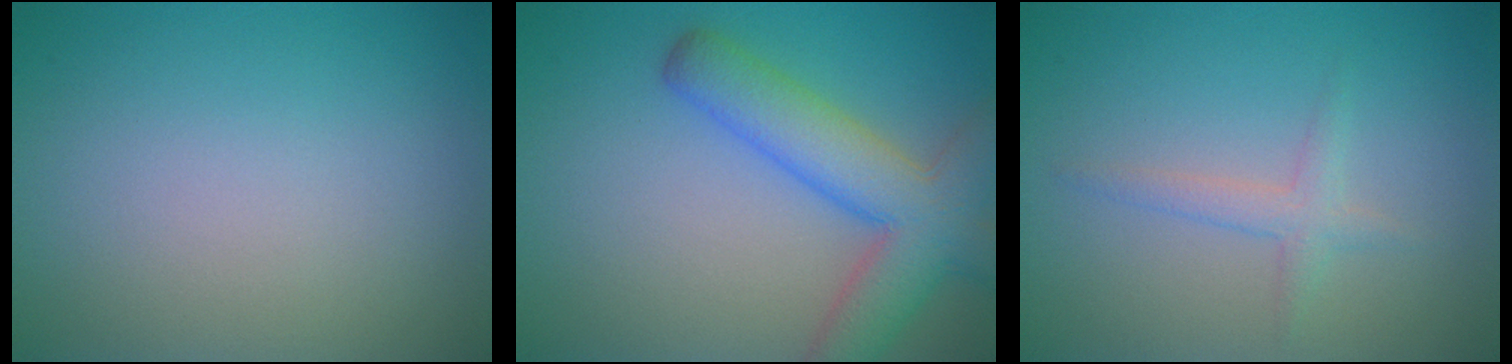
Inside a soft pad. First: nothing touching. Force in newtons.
{"total": 6.9, "press": 6.9, "slide": 0.3}
{"total": 1.7, "press": 1.7, "slide": 0.1}